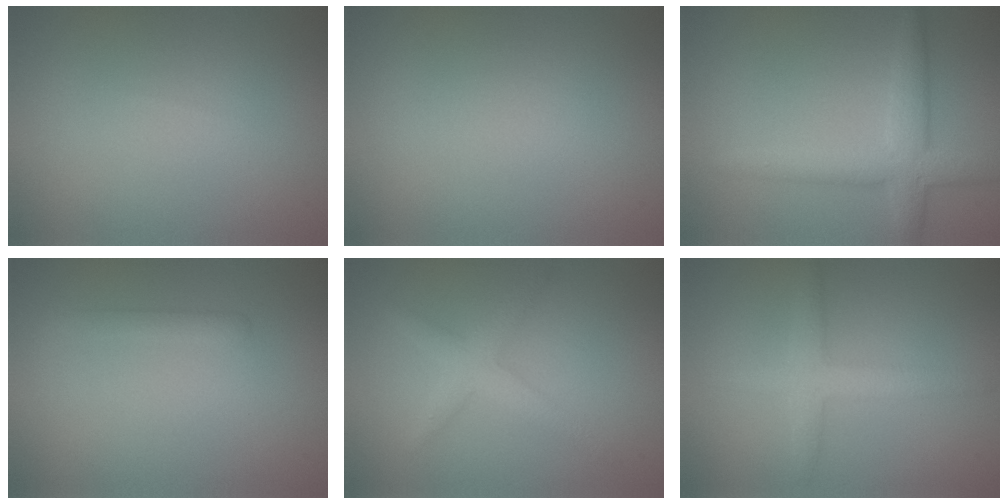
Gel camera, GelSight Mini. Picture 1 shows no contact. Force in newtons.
{"total": 0.0}
{"total": 3.6, "press": 3.6, "slide": 0.1}
{"total": 1.2, "press": 1.2, "slide": 0.1}
{"total": 2.6, "press": 2.6, "slide": 0.1}
{"total": 2.7, "press": 2.7, "slide": 0.2}